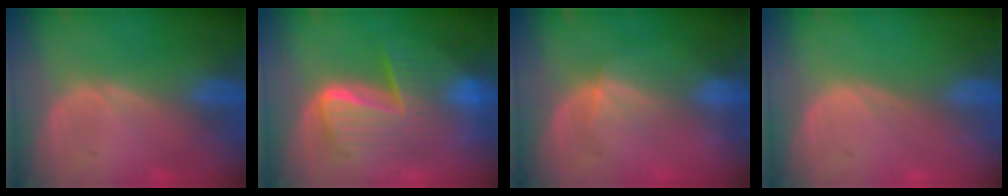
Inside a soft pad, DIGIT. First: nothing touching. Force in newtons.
{"total": 10.3, "press": 10.3, "slide": 0.9}
{"total": 2.7, "press": 2.4, "slide": 1.2}
{"total": 0.0}